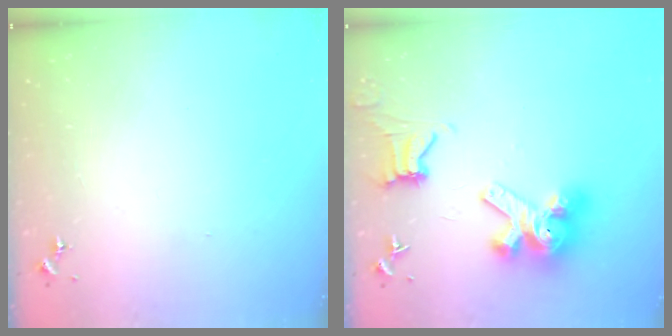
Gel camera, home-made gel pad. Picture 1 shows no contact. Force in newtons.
{"total": 13.5, "press": 13.4, "slide": 1.7}